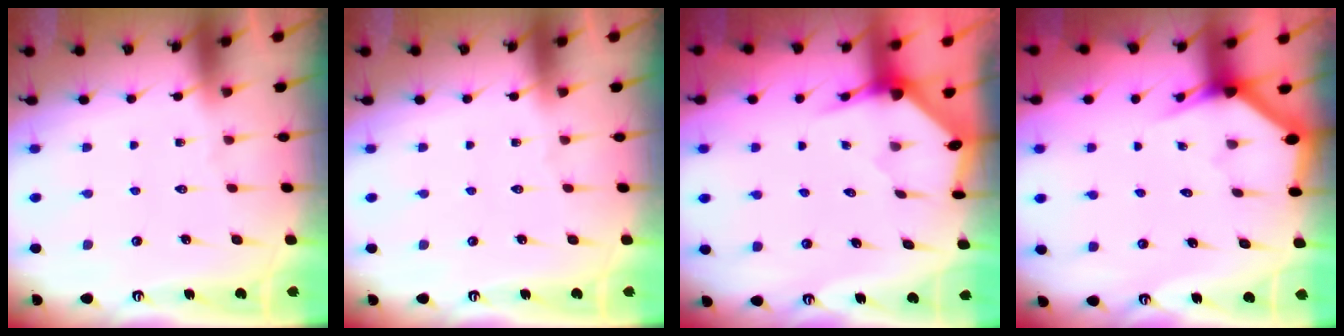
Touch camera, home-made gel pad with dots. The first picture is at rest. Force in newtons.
{"total": 0.0}
{"total": 3.3, "press": 3.3, "slide": 0.3}
{"total": 2.8, "press": 2.8, "slide": 0.1}